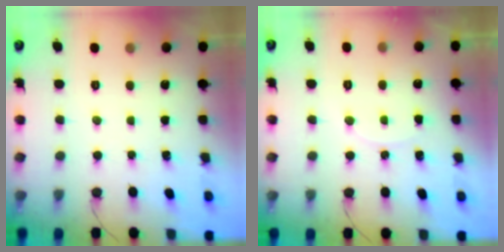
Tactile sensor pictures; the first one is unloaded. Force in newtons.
{"total": 6.0, "press": 6.0, "slide": 0.5}